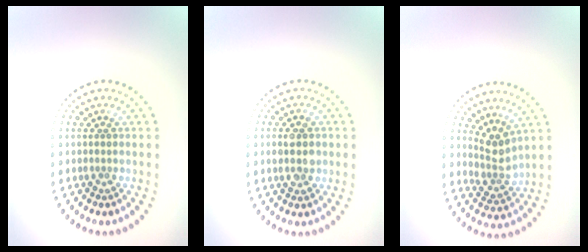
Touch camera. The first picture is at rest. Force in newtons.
{"total": 2.7, "press": 2.7, "slide": 0.2}
{"total": 2.7, "press": 2.0, "slide": 1.8}